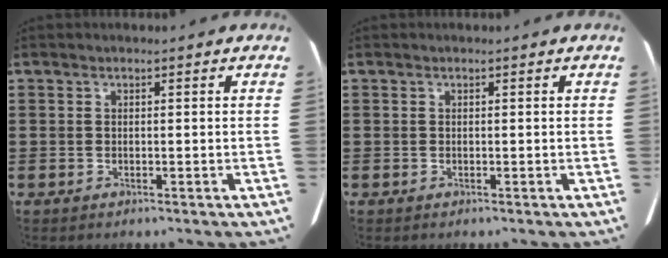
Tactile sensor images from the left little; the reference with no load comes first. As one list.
[{"total": 0.0}]